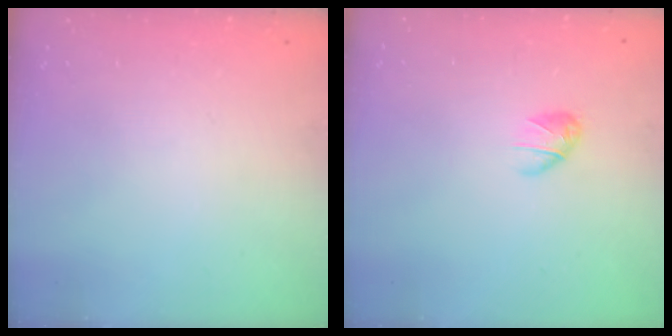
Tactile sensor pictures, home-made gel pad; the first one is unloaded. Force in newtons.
{"total": 5.4, "press": 5.3, "slide": 1.0}